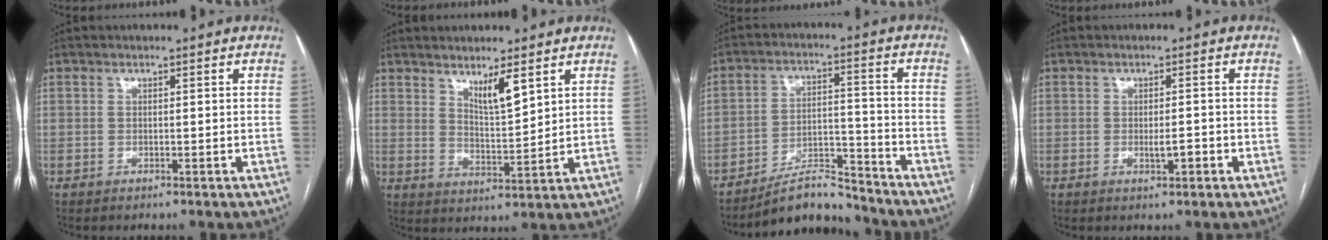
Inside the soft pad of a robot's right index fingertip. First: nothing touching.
{"total": 5.2, "force": [3.4, 0.6, 3.8], "torque": [-0.069, -0.015, 0.065]}
{"total": 7.9, "force": [-7.6, 1.6, 1.5], "torque": [-0.021, 0.022, -0.130]}
{"total": 2.3, "force": [-0.7, 0.6, 2.1], "torque": [-0.036, 0.000, -0.009]}